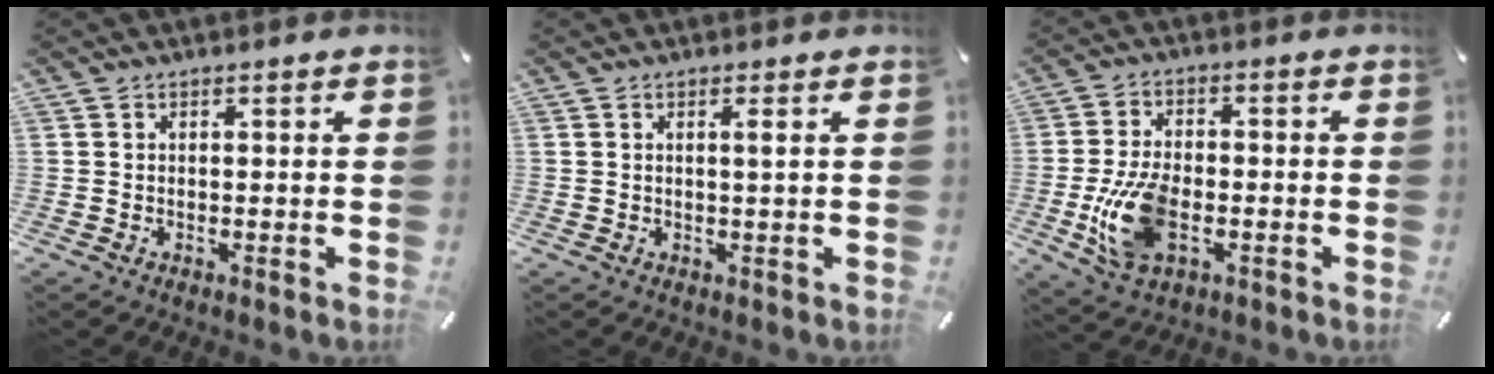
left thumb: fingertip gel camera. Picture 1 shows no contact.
{"total": 1.5, "force": [0.4, -0.1, 1.4], "torque": [-0.027, -0.002, 0.005]}
{"total": 12.3, "force": [-3.2, 7.3, 9.4], "torque": [-0.205, -0.001, -0.052]}